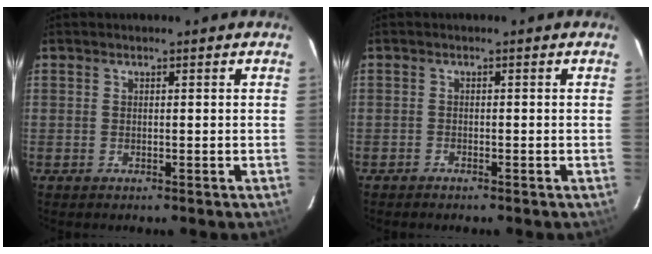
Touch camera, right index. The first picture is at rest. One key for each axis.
{"total": 0.9, "fx": -0.8, "fy": 0.3, "fz": 0.0, "tx": -0.008, "ty": 0.003, "tz": -0.016}